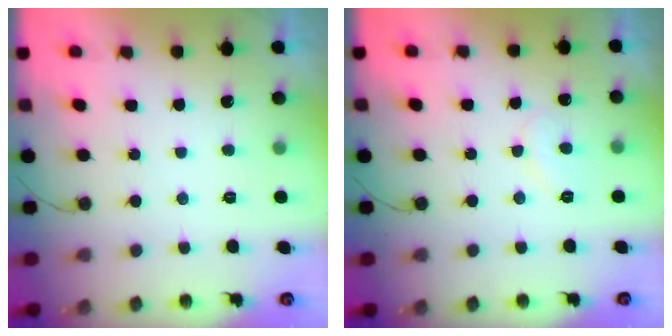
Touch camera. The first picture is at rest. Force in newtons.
{"total": 7.3, "press": 7.3, "slide": 0.5}